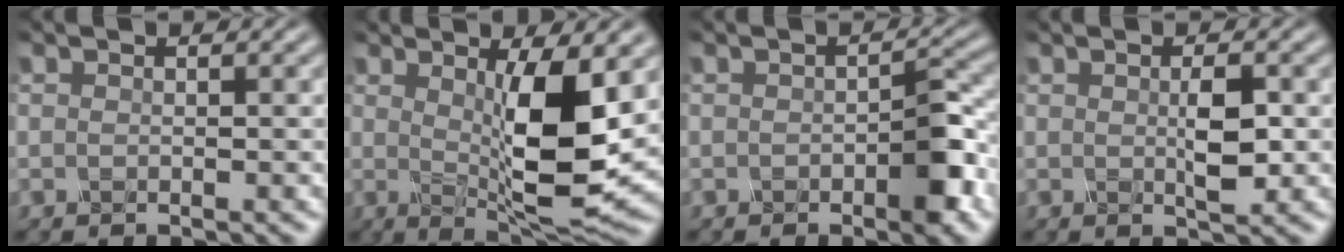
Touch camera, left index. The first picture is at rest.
{"total": 7.8, "force": [0.7, 1.6, 7.6], "torque": [-0.122, -0.012, 0.024]}
{"total": 3.8, "force": [-1.6, 0.9, 3.3], "torque": [-0.052, 0.005, -0.028]}
{"total": 2.3, "force": [0.2, 0.3, 2.3], "torque": [-0.046, 0.001, 0.008]}